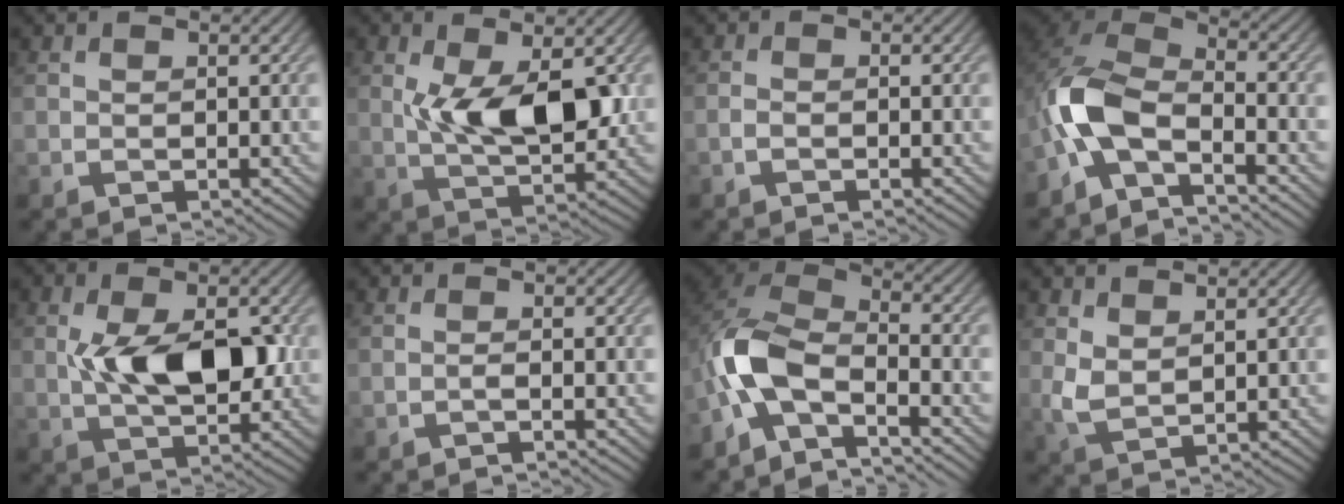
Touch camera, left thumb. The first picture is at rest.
{"total": 8.9, "force": [1.3, 4.2, 7.7], "torque": [-0.152, -0.006, 0.028]}
{"total": 1.1, "force": [-0.7, 0.4, 0.7], "torque": [-0.017, 0.001, -0.017]}
{"total": 9.5, "force": [-4.3, 4.7, 7.0], "torque": [-0.148, 0.008, -0.106]}
{"total": 8.9, "force": [0.5, 4.7, 7.6], "torque": [-0.152, -0.004, 0.014]}
{"total": 0.7, "force": [-0.3, 0.1, 0.6], "torque": [-0.014, 0.002, -0.008]}
{"total": 9.4, "force": [-4.4, 4.6, 7.0], "torque": [-0.145, 0.007, -0.108]}
{"total": 3.2, "force": [1.7, 1.6, 2.2], "torque": [-0.060, -0.003, 0.038]}